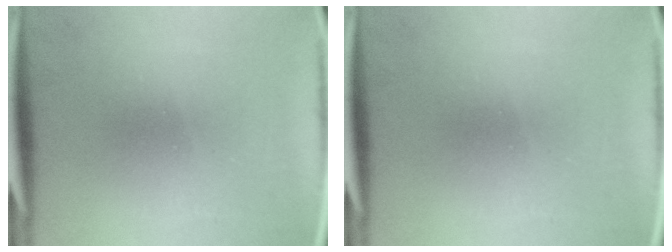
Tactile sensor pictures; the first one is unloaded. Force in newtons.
{"total": 0.0}